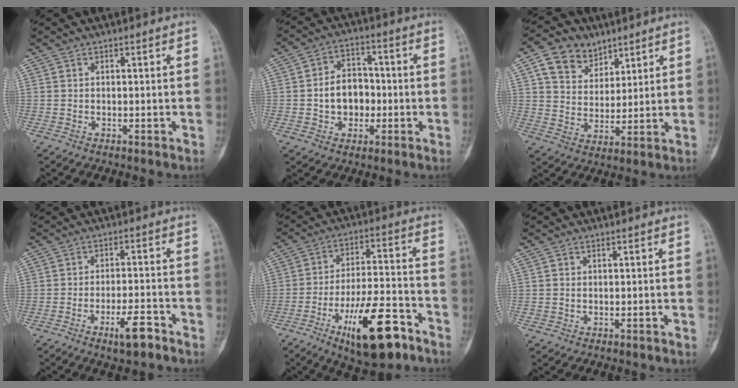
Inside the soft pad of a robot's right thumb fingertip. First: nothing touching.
{"total": 8.7, "force": [-1.1, 6.8, 5.4], "torque": [-0.052, 0.023, -0.023]}
{"total": 10.3, "force": [5.8, 7.4, 4.0], "torque": [-0.046, -0.022, 0.107]}
{"total": 6.0, "force": [-3.7, 1.6, 4.5], "torque": [-0.077, 0.022, -0.058]}
{"total": 17.2, "force": [-9.4, 5.8, 13.2], "torque": [-0.209, 0.060, -0.146]}
{"total": 0.6, "force": [-0.1, 0.6, 0.1], "torque": [0.001, 0.004, -0.002]}